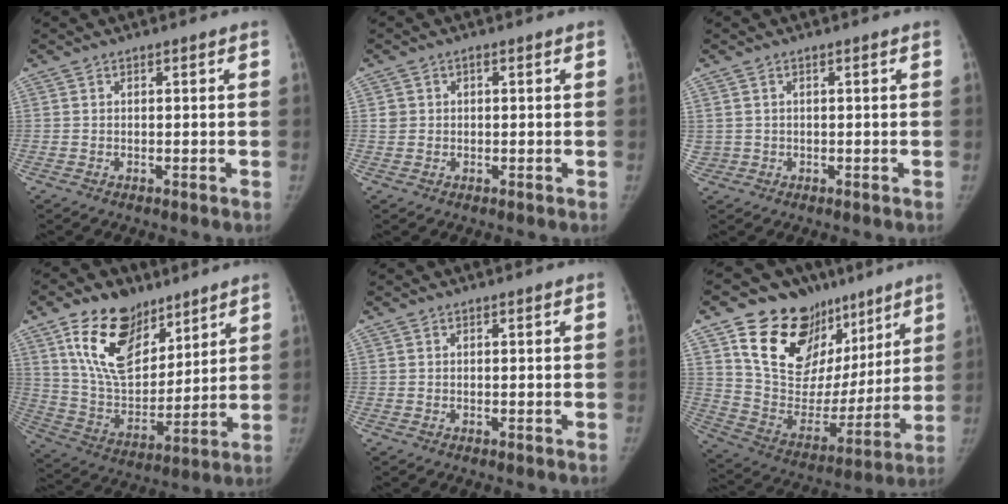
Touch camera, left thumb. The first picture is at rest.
{"total": 1.8, "force": [0.1, 1.7, 0.6], "torque": [-0.002, 0.004, 0.003]}
{"total": 1.9, "force": [0.1, 1.9, 0.2], "torque": [0.003, 0.003, 0.006]}
{"total": 18.3, "force": [10.6, 10.5, 10.5], "torque": [-0.141, -0.050, 0.201]}
{"total": 0.0}
{"total": 26.4, "force": [15.1, 16.5, 14.1], "torque": [-0.181, -0.034, 0.260]}